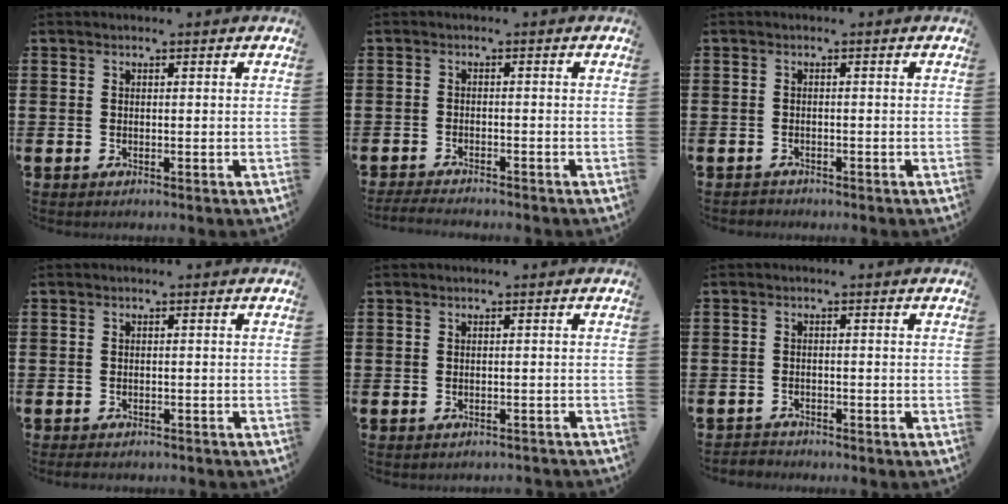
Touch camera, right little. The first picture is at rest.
{"total": 1.3, "force": [-1.2, 0.0, 0.5], "torque": [-0.006, 0.007, -0.024]}
{"total": 0.0}
{"total": 0.8, "force": [-0.7, 0.2, 0.2], "torque": [-0.007, -0.001, -0.016]}
{"total": 0.0}
{"total": 1.2, "force": [-1.2, 0.2, -0.2], "torque": [0.001, 0.004, -0.026]}